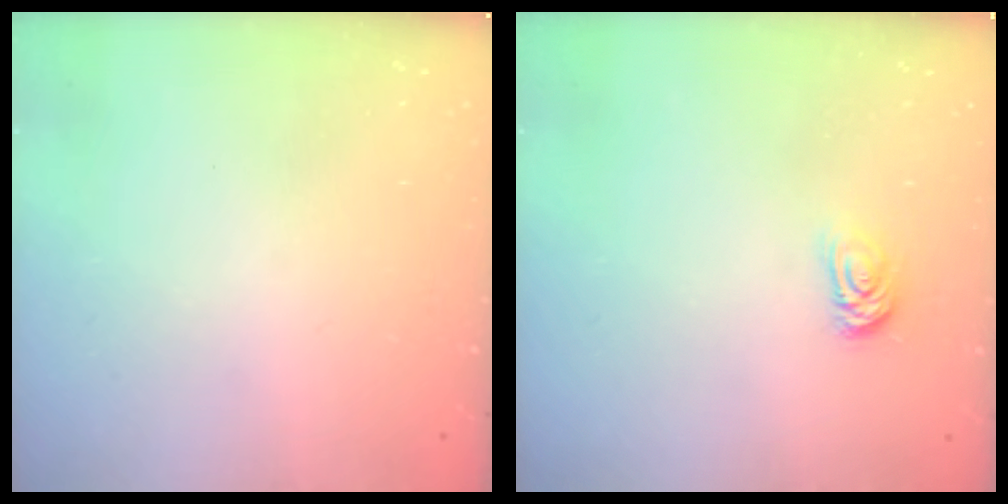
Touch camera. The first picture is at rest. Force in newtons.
{"total": 4.4, "press": 4.3, "slide": 0.5}